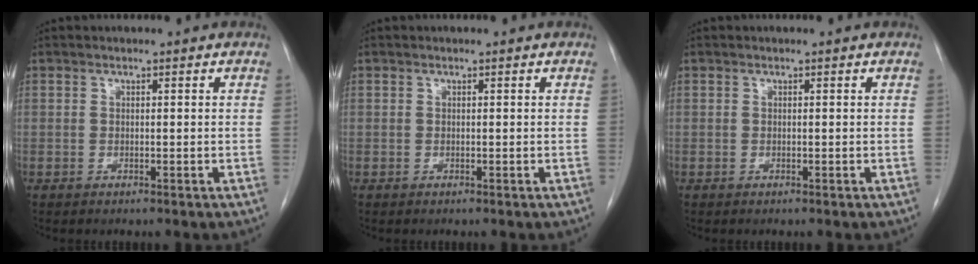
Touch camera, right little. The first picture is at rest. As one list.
[{"total": 0.0}, {"total": 0.0}]